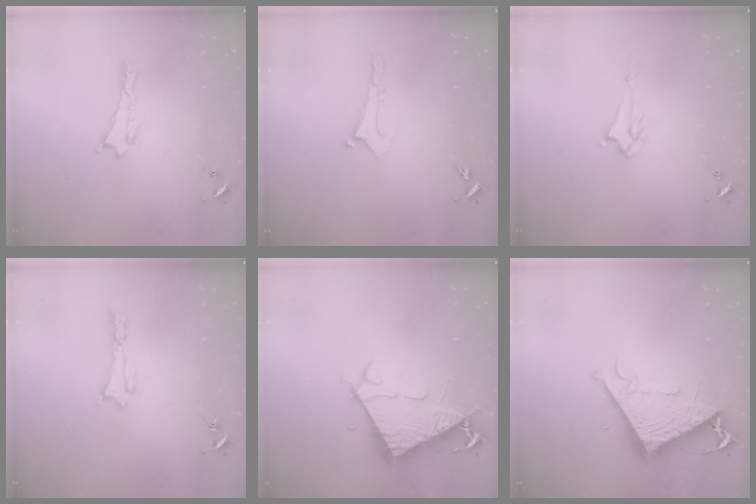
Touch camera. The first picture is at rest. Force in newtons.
{"total": 0.0}
{"total": 1.4, "press": 1.4, "slide": 0.3}
{"total": 0.0}
{"total": 7.0, "press": 7.0, "slide": 0.8}
{"total": 9.6, "press": 9.6, "slide": 0.9}